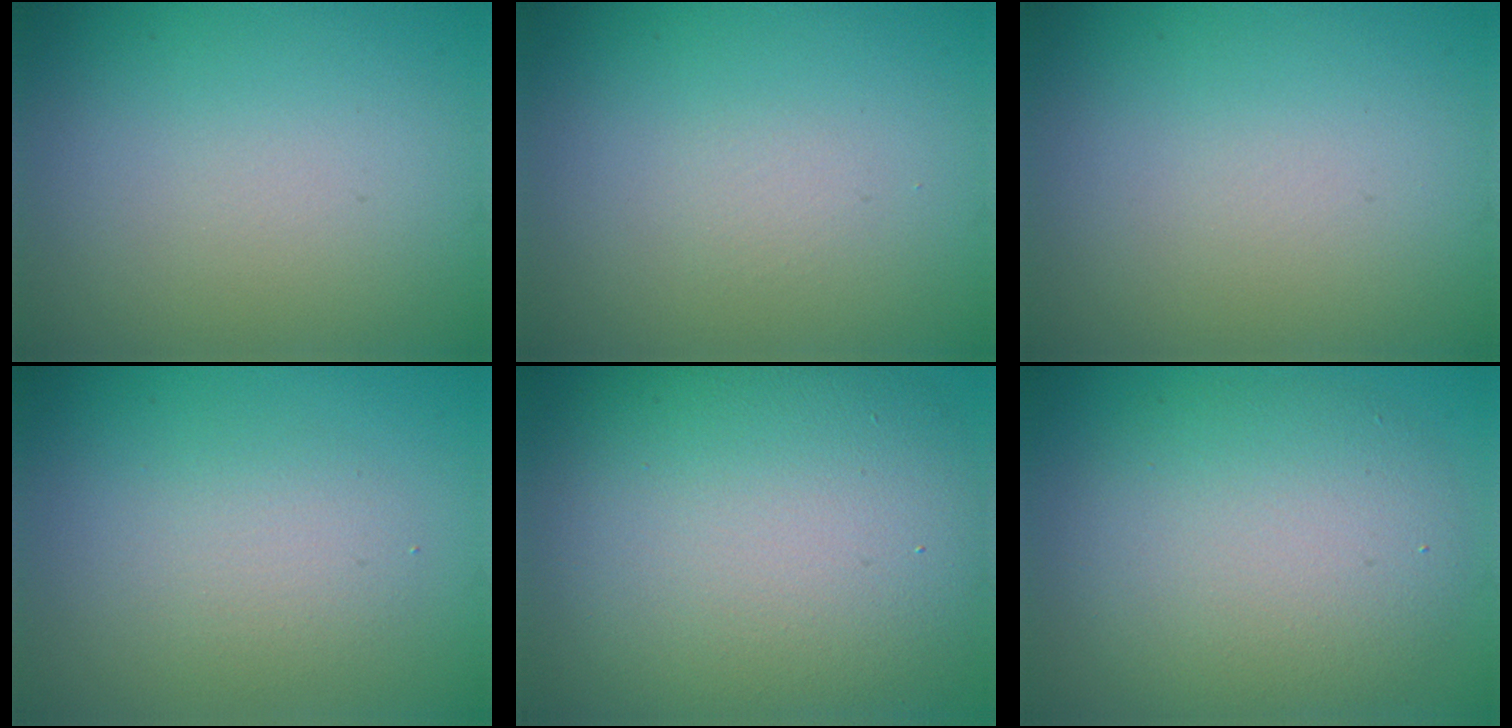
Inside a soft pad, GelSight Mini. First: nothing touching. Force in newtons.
{"total": 0.0}
{"total": 0.0}
{"total": 2.3, "press": 2.3, "slide": 0.2}
{"total": 14.7, "press": 14.6, "slide": 0.7}
{"total": 7.3, "press": 7.3, "slide": 0.6}